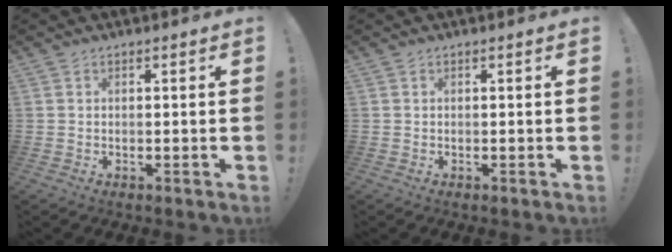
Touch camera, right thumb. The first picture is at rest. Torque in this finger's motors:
{"motor_torque": [0.01, 0.00, 0.01, 0.00, 0.01]}